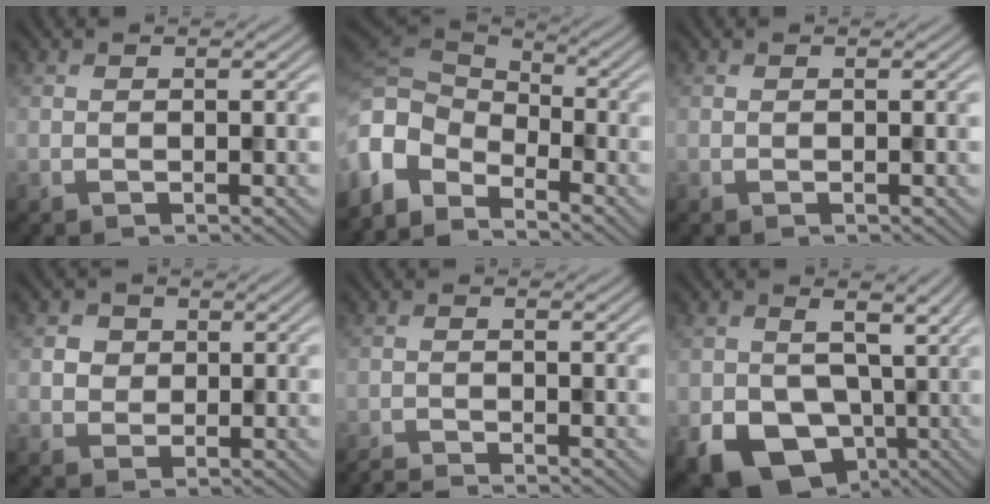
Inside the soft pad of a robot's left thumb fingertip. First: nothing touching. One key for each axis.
{"total": 8.3, "fx": -4.0, "fy": 5.1, "fz": 5.1, "tx": -0.137, "ty": -0.009, "tz": -0.092}
{"total": 0.0}
{"total": 2.4, "fx": 0.4, "fy": 2.3, "fz": 0.7, "tx": -0.023, "ty": -0.002, "tz": 0.003}
{"total": 2.3, "fx": -2.1, "fy": 0.0, "fz": 0.9, "tx": -0.017, "ty": -0.002, "tz": -0.046}
{"total": 13.8, "fx": -2.6, "fy": 10.4, "fz": 8.7, "tx": -0.134, "ty": -0.032, "tz": -0.029}